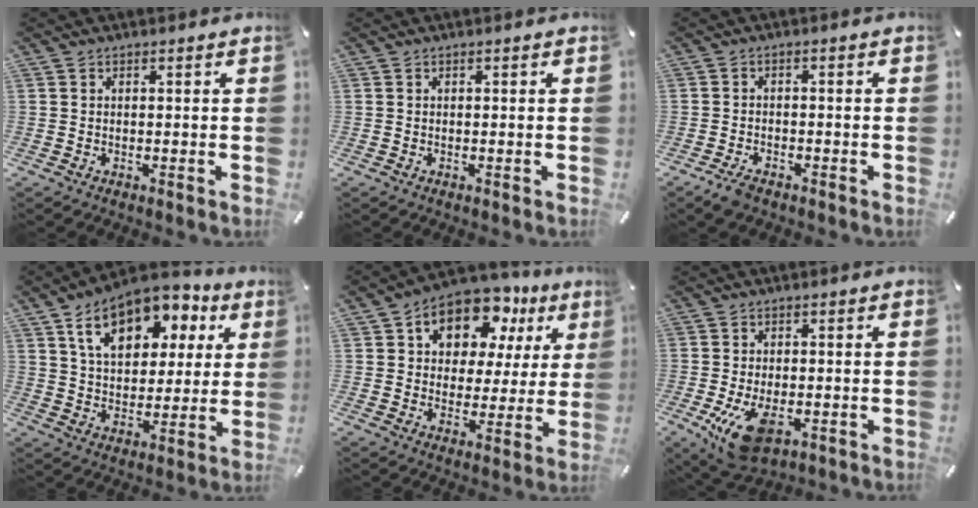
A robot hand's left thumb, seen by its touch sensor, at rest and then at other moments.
{"total": 0.0}
{"total": 3.1, "force": [-2.4, 1.3, 1.6], "torque": [-0.038, 0.009, -0.048]}
{"total": 15.9, "force": [8.7, 9.8, 8.9], "torque": [-0.152, -0.029, 0.156]}
{"total": 12.8, "force": [7.6, 8.7, 5.5], "torque": [-0.087, -0.056, 0.136]}
{"total": 9.9, "force": [-3.5, 5.5, 7.5], "torque": [-0.159, -0.005, -0.060]}